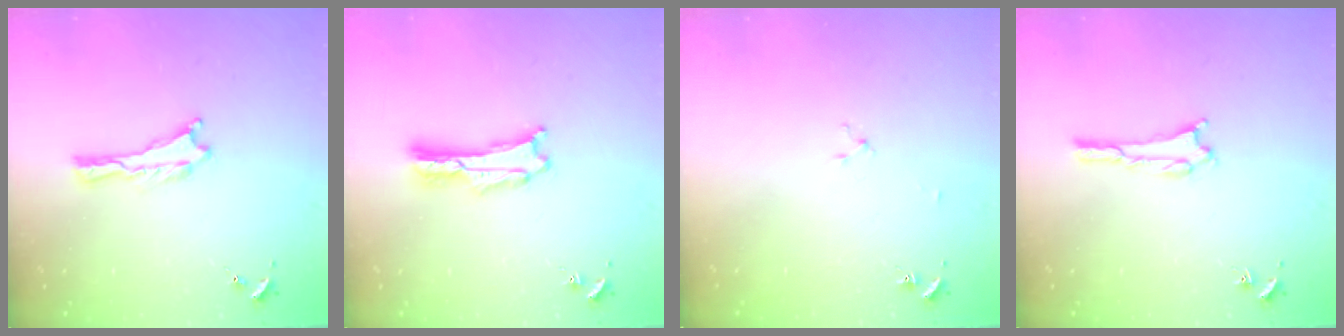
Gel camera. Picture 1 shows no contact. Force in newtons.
{"total": 1.4, "press": 1.4, "slide": 0.0}
{"total": 1.6, "press": 1.6, "slide": 0.2}
{"total": 1.6, "press": 1.6, "slide": 0.1}